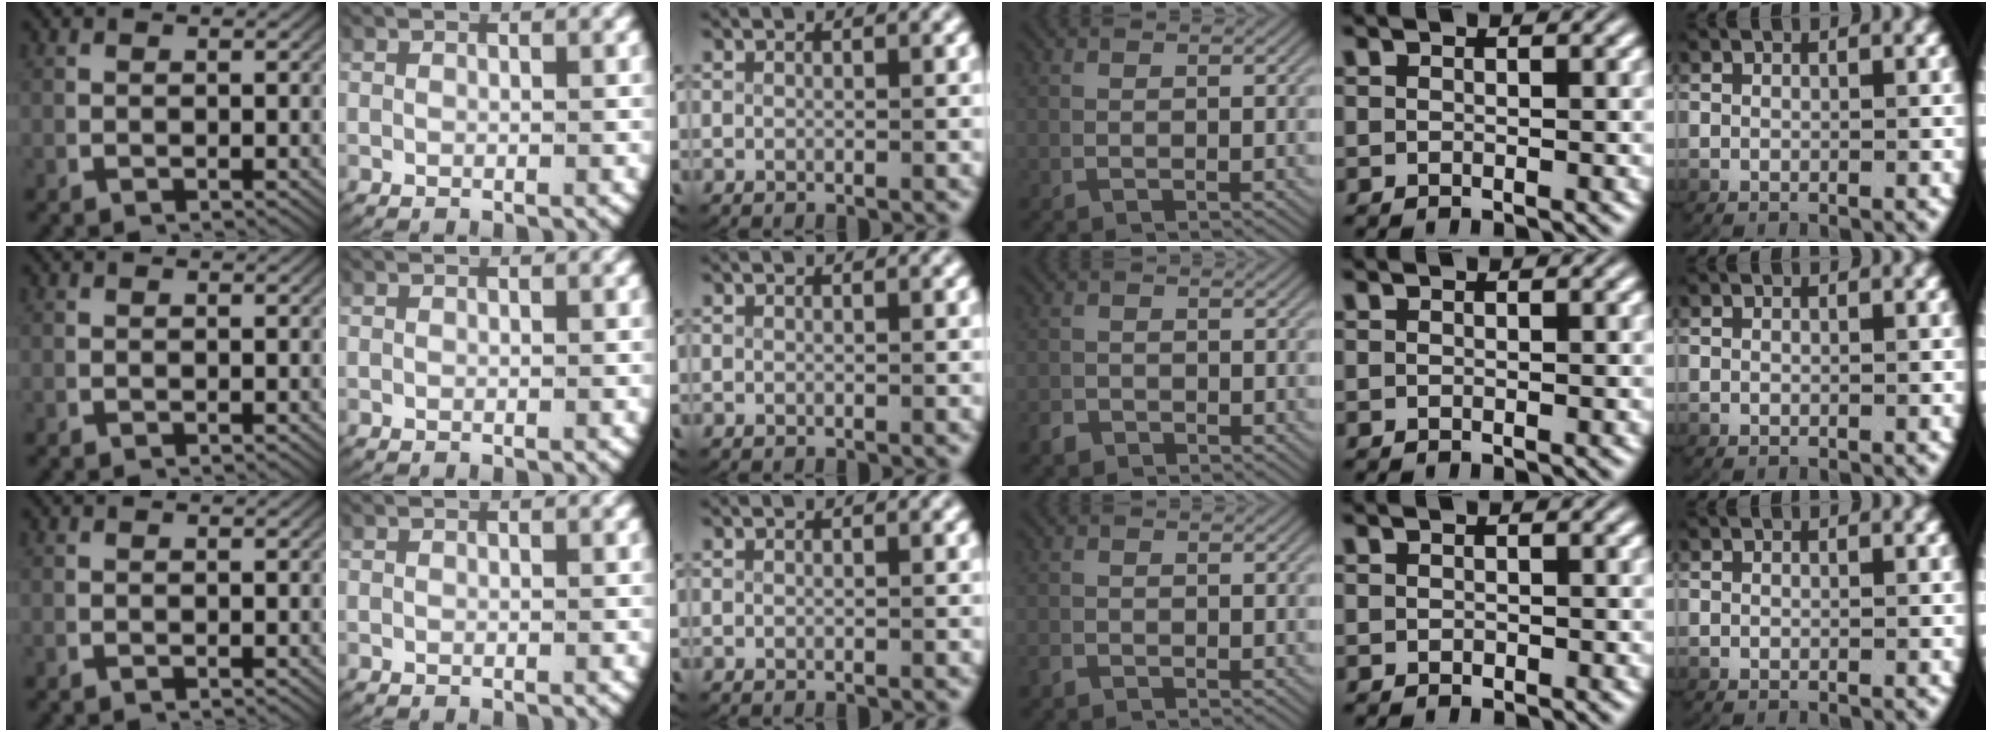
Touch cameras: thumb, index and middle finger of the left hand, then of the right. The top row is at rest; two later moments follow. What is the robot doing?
{"motion": "lift_and_place", "object": "paper"}